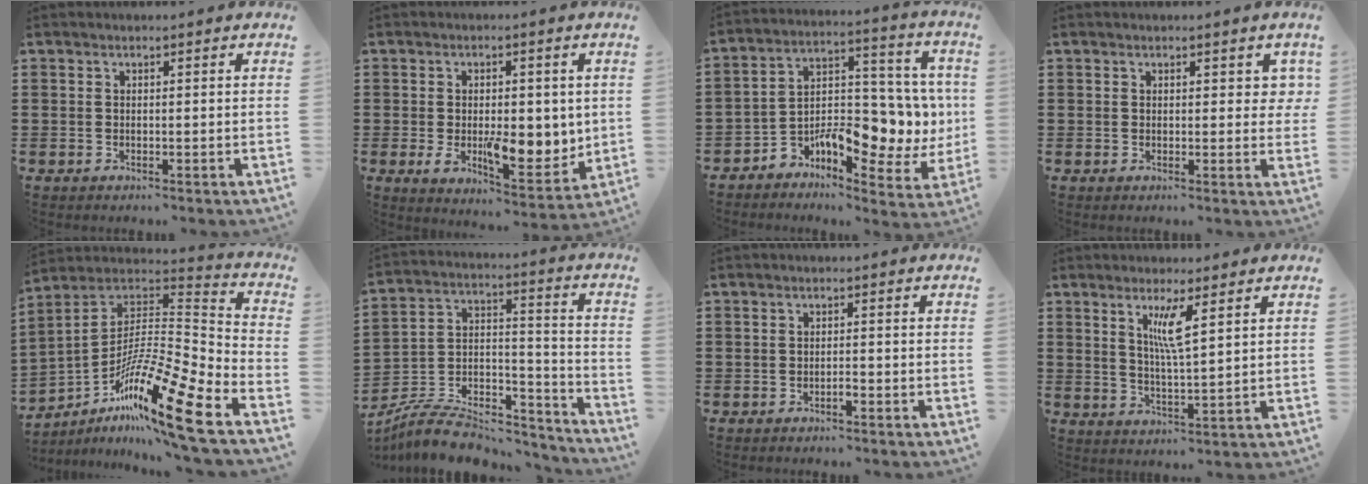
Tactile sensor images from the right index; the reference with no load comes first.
{"total": 8.2, "force": [-0.5, 4.5, 6.8], "torque": [-0.113, -0.001, -0.009]}
{"total": 8.1, "force": [-2.8, 4.8, 5.9], "torque": [-0.095, -0.009, -0.047]}
{"total": 2.2, "force": [1.0, 1.5, 1.4], "torque": [-0.006, 0.001, 0.012]}
{"total": 17.5, "force": [-11.4, 1.9, 13.2], "torque": [-0.240, 0.020, -0.208]}
{"total": 8.9, "force": [-7.4, 3.5, 3.4], "torque": [-0.052, 0.026, -0.139]}
{"total": 1.2, "force": [-0.8, 0.2, 0.8], "torque": [-0.018, -0.005, -0.015]}
{"total": 5.2, "force": [2.5, 0.5, 4.5], "torque": [-0.089, -0.001, 0.038]}